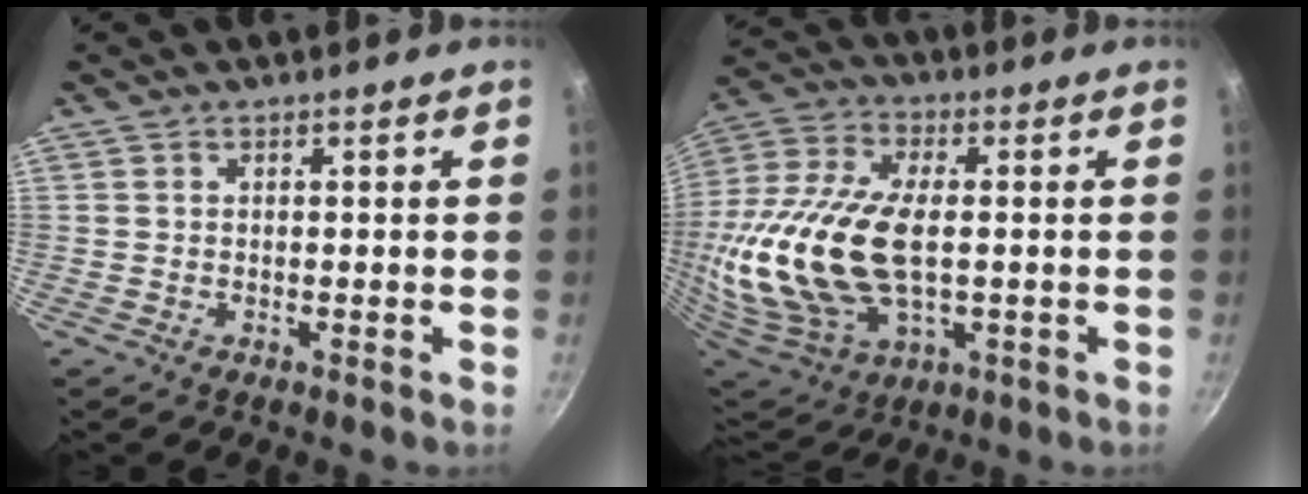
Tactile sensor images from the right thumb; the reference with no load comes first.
{"total": 25.3, "force": [-0.9, 14.3, 20.9], "torque": [-0.444, 0.002, -0.009]}